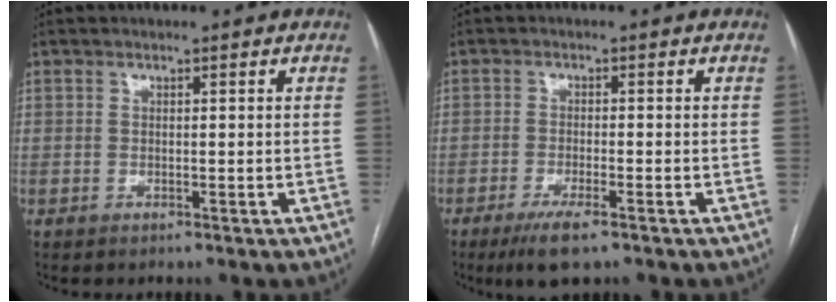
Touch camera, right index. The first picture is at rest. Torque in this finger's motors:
{"motor_torque": [0.30, -0.09, 0.32, 0.06]}